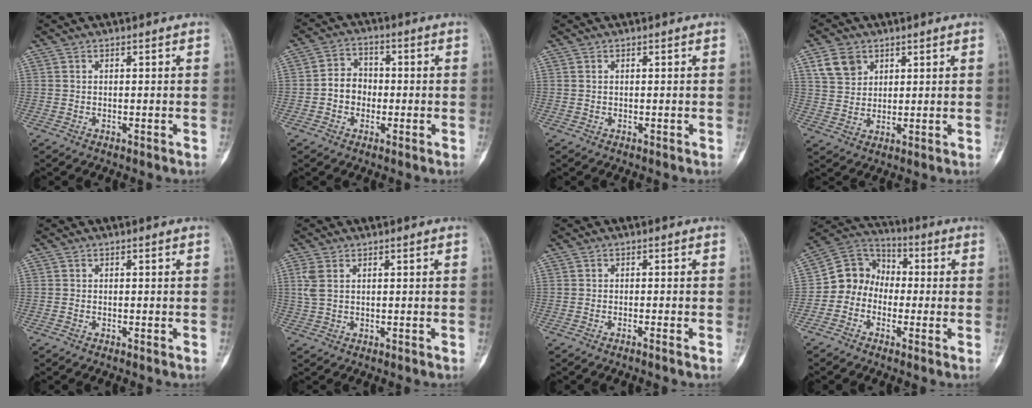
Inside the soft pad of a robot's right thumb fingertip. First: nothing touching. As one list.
[{"total": 5.5, "force": [-0.8, 4.6, 3.0], "torque": [-0.033, 0.018, -0.020]}, {"total": 0.0}, {"total": 6.2, "force": [3.2, 4.6, 2.7], "torque": [-0.034, -0.009, 0.064]}, {"total": 0.0}, {"total": 2.9, "force": [1.0, 1.7, 2.1], "torque": [-0.057, 0.011, 0.025]}, {"total": 1.3, "force": [-0.9, -0.5, 0.8], "torque": [-0.017, 0.008, -0.016]}, {"total": 9.3, "force": [-1.8, 8.3, 3.8], "torque": [-0.041, 0.055, -0.051]}]